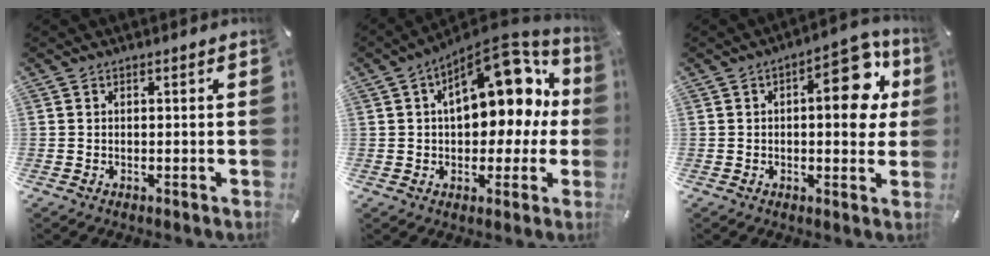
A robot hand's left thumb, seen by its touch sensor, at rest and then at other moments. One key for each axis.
{"total": 17.2, "fx": 6.1, "fy": 9.8, "fz": 12.7, "tx": -0.171, "ty": -0.035, "tz": 0.106}
{"total": 13.6, "fx": 3.6, "fy": 6.5, "fz": 11.4, "tx": -0.130, "ty": -0.015, "tz": 0.053}